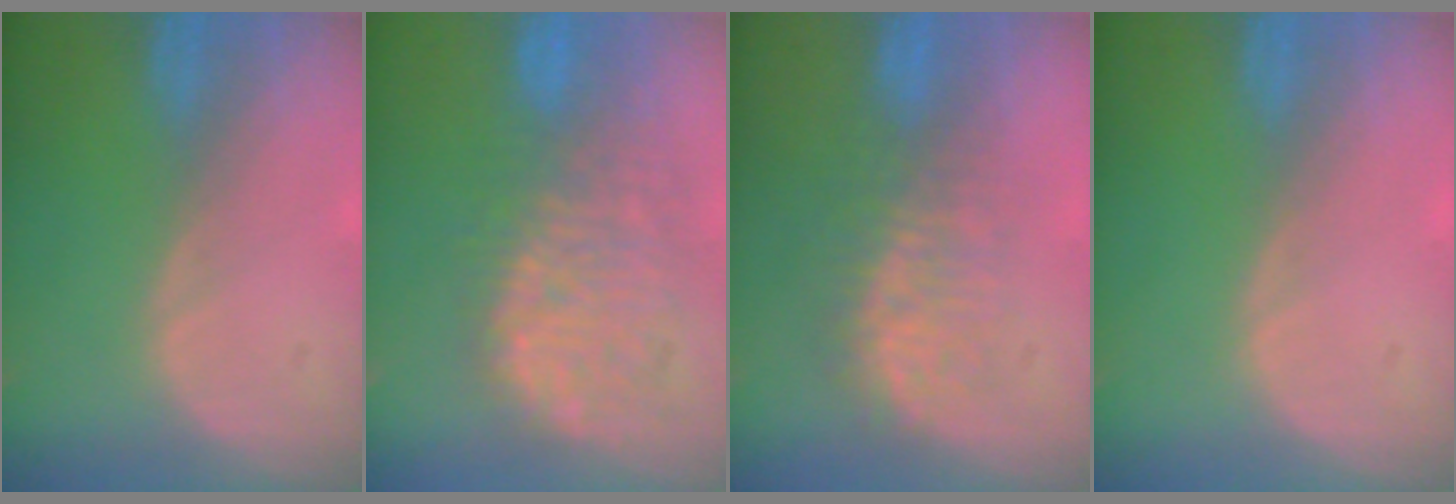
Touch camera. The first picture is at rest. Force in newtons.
{"total": 11.0, "press": 10.1, "slide": 4.3}
{"total": 7.5, "press": 7.3, "slide": 1.7}
{"total": 0.0}